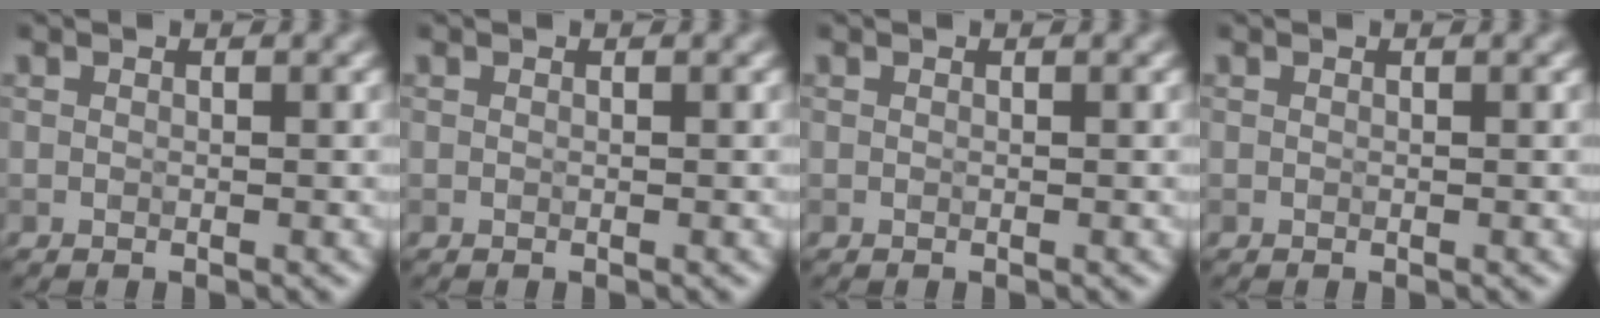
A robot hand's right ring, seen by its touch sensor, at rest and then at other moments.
{"total": 0.0}
{"total": 0.0}
{"total": 0.0}